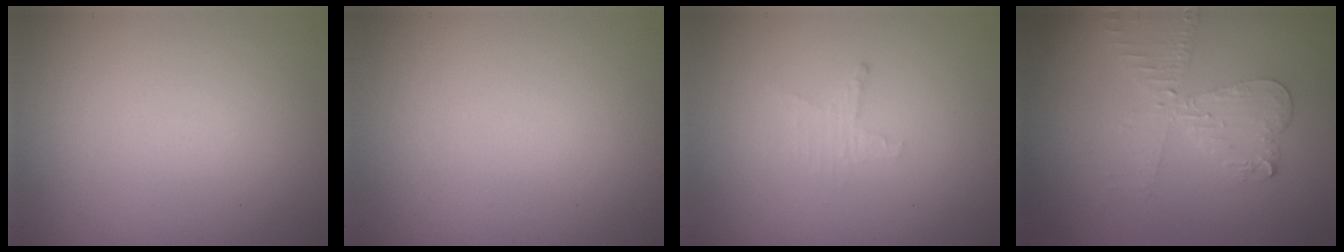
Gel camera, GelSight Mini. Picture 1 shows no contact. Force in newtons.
{"total": 0.0}
{"total": 1.2, "press": 1.2, "slide": 0.4}
{"total": 3.5, "press": 3.0, "slide": 1.9}